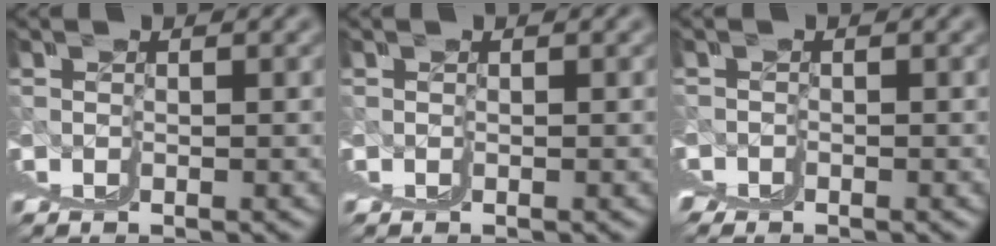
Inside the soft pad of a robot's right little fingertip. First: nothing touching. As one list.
[{"total": 0.0}, {"total": 1.3, "force": [1.0, 0.0, 0.8], "torque": [-0.010, 0.005, 0.016]}]